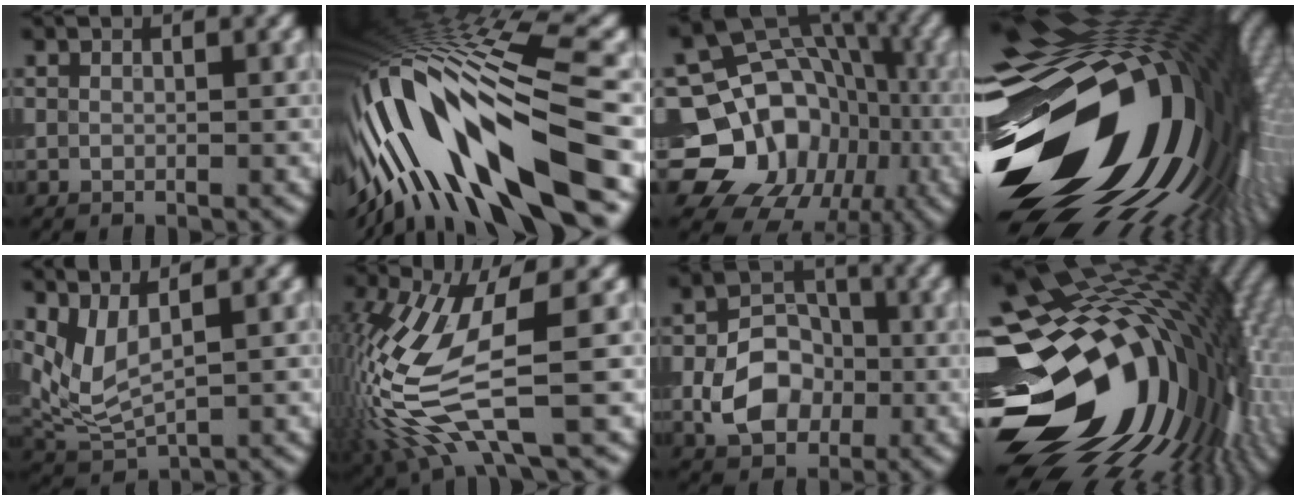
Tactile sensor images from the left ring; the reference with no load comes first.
{"total": 16.8, "force": [-4.2, 4.3, 15.6], "torque": [-0.289, 0.021, -0.073]}
{"total": 19.7, "force": [-5.8, 17.0, 8.0], "torque": [-0.120, -0.014, -0.110]}
{"total": 21.9, "force": [-2.3, 12.8, 17.6], "torque": [-0.297, -0.043, -0.045]}
{"total": 3.5, "force": [1.5, 1.3, 2.9], "torque": [-0.076, -0.009, 0.039]}
{"total": 11.4, "force": [-2.1, 3.4, 10.7], "torque": [-0.253, -0.014, -0.041]}
{"total": 6.2, "force": [-1.6, 4.6, 3.9], "torque": [-0.065, 0.000, -0.029]}
{"total": 21.3, "force": [-0.5, 13.8, 16.2], "torque": [-0.269, -0.036, -0.004]}